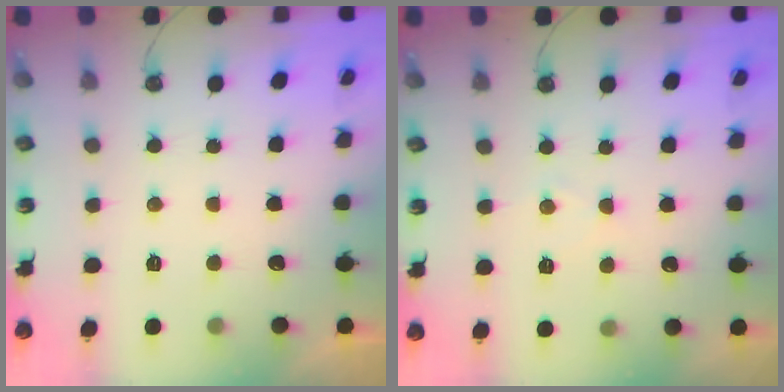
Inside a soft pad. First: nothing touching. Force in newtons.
{"total": 4.1, "press": 4.1, "slide": 0.6}